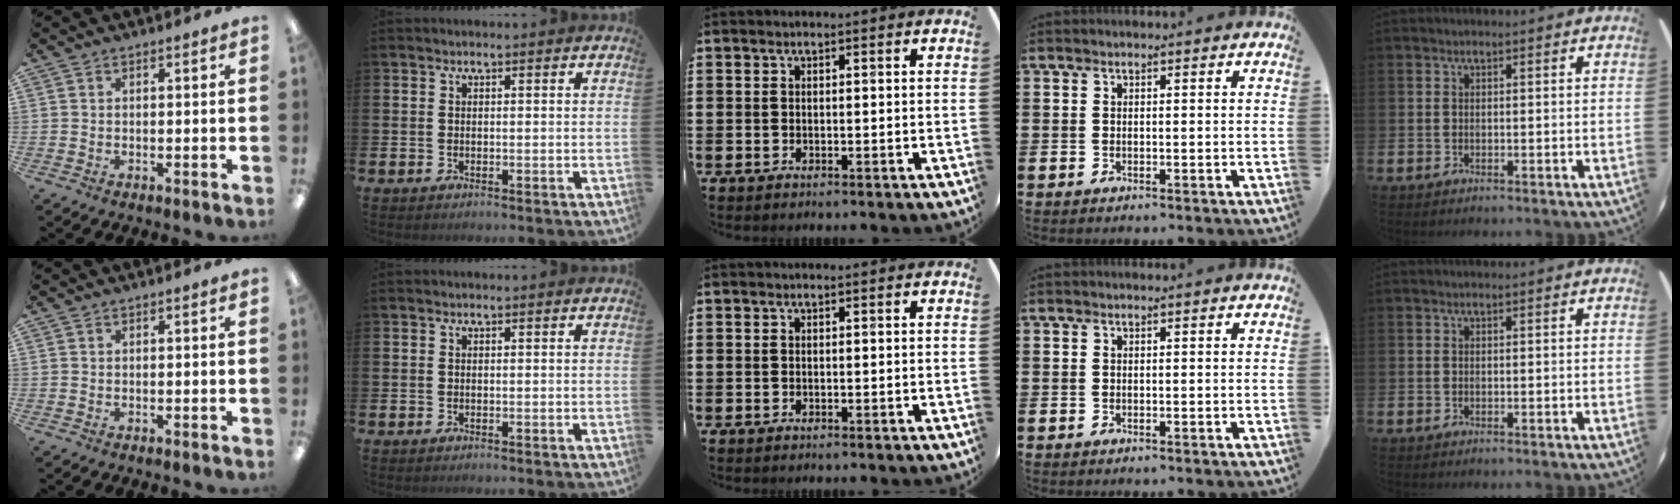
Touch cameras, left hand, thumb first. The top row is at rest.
{}